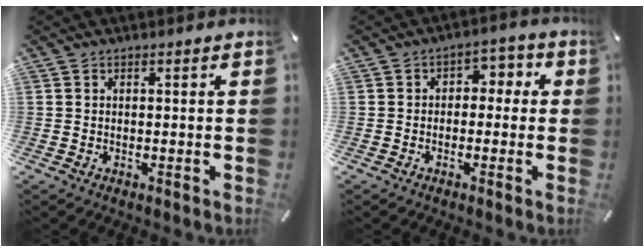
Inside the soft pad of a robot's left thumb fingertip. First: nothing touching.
{"total": 3.6, "force": [-1.5, 2.8, 1.7], "torque": [-0.027, 0.016, -0.036]}